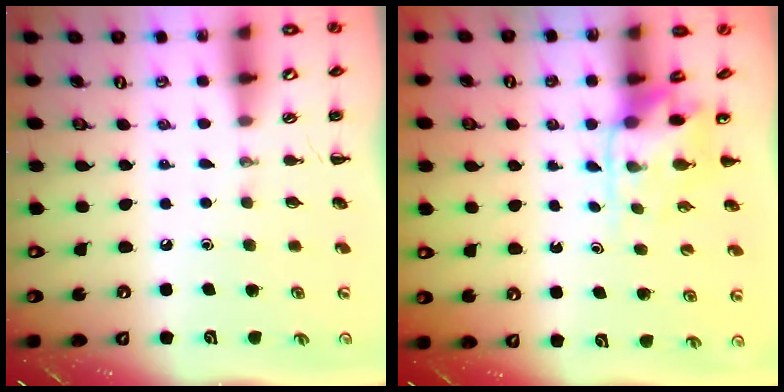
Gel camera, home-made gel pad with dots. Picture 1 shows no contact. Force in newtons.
{"total": 4.3, "press": 4.2, "slide": 0.8}